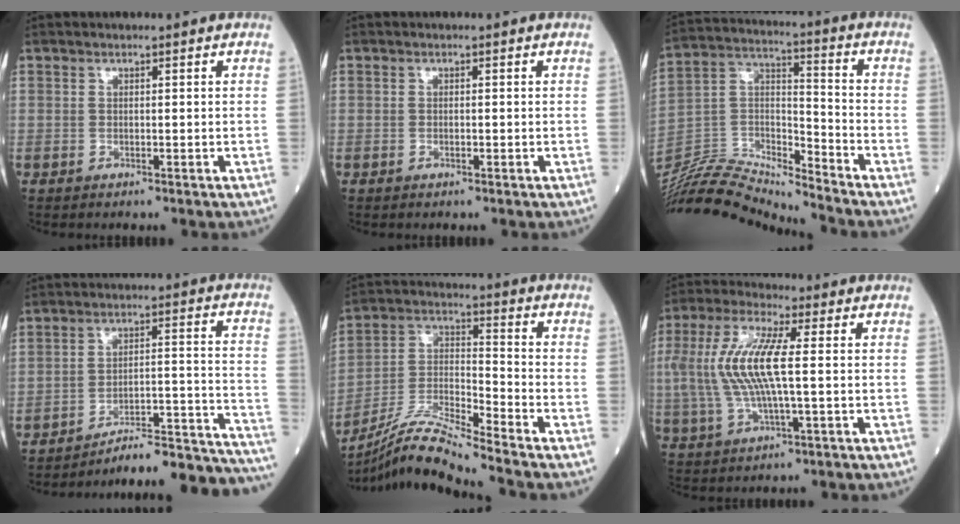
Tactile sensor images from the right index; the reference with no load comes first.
{"total": 0.5, "force": [-0.2, 0.2, 0.4], "torque": [-0.008, 0.000, -0.004]}
{"total": 15.7, "force": [-15.5, -0.1, 2.4], "torque": [-0.047, 0.041, -0.296]}
{"total": 21.1, "force": [-20.5, -0.2, 4.9], "torque": [-0.010, 0.026, -0.278]}
{"total": 11.6, "force": [-10.5, -2.0, 4.4], "torque": [-0.089, -0.003, -0.201]}
{"total": 12.8, "force": [0.8, 2.8, 12.4], "torque": [-0.281, 0.014, 0.014]}